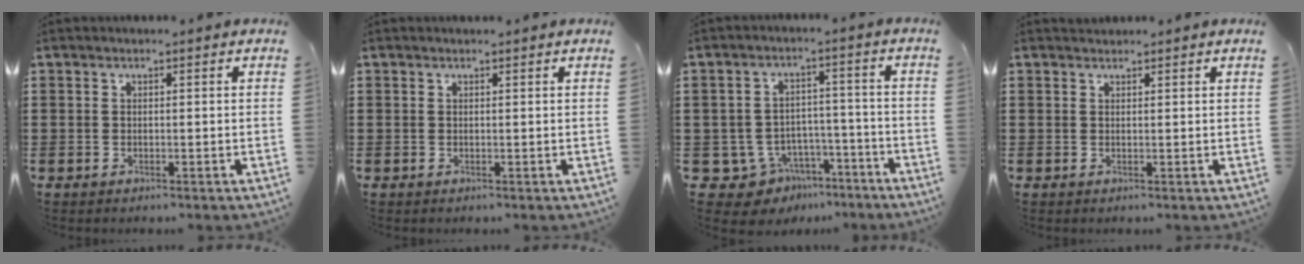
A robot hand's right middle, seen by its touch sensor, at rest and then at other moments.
{"total": 0.0}
{"total": 6.2, "force": [-4.7, 3.7, 1.3], "torque": [-0.042, 0.022, -0.092]}
{"total": 1.0, "force": [0.9, 0.4, -0.1], "torque": [0.008, -0.001, 0.015]}